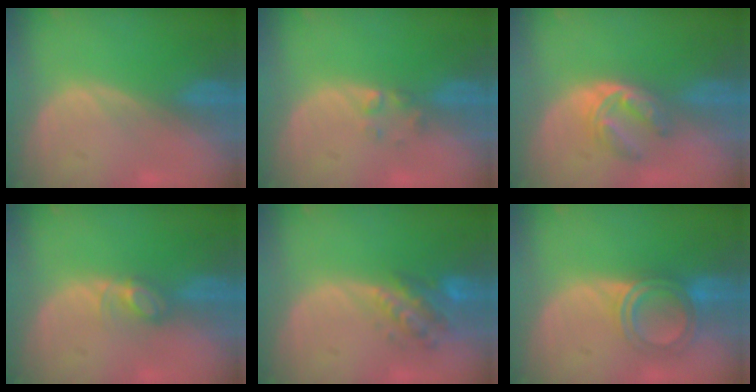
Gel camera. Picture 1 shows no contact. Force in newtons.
{"total": 1.7, "press": 1.7, "slide": 0.2}
{"total": 6.2, "press": 5.0, "slide": 3.6}
{"total": 2.8, "press": 2.8, "slide": 0.4}
{"total": 6.3, "press": 5.8, "slide": 2.5}
{"total": 6.0, "press": 5.6, "slide": 2.0}